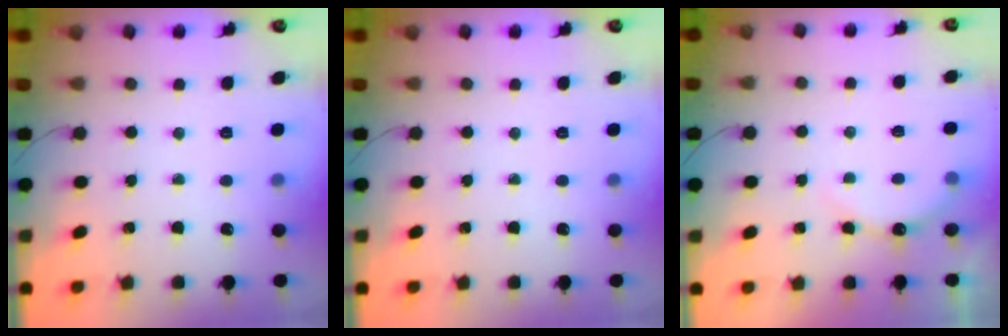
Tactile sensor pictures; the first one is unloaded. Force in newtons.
{"total": 0.0}
{"total": 5.8, "press": 5.7, "slide": 1.1}